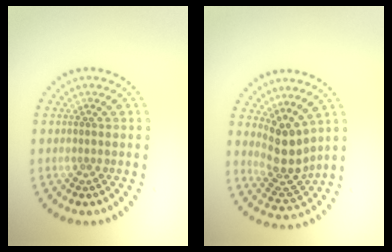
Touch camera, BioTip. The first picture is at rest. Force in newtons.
{"total": 3.8, "press": 2.9, "slide": 2.5}